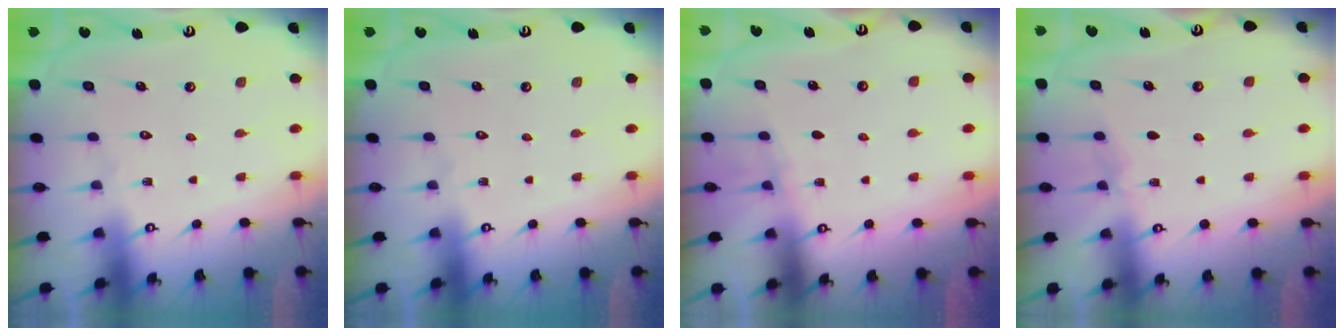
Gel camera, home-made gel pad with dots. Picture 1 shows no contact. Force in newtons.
{"total": 0.0}
{"total": 3.0, "press": 2.9, "slide": 0.4}
{"total": 2.4, "press": 2.4, "slide": 0.3}